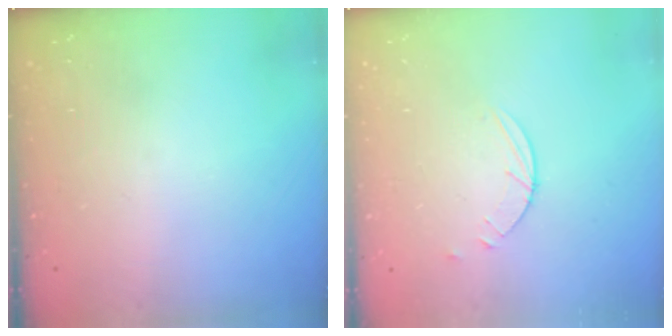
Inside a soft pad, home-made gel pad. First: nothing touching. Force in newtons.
{"total": 2.5, "press": 2.4, "slide": 0.3}